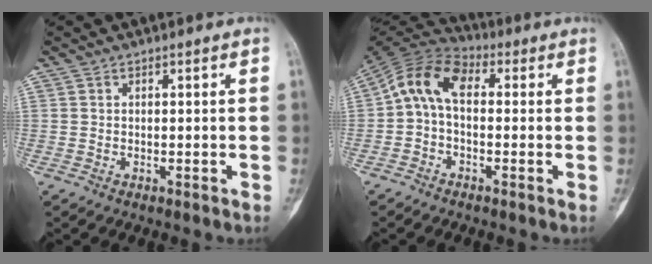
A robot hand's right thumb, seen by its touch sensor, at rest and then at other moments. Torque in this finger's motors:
{"motor_torque": [0.08, 0.07, 0.70, -0.45, 0.17]}